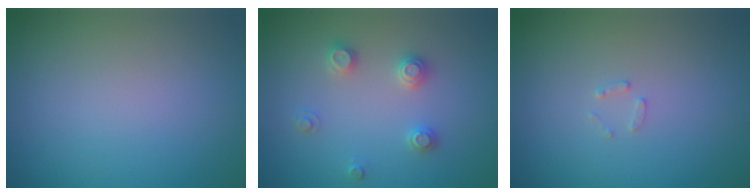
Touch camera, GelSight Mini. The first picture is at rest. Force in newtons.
{"total": 2.3, "press": 2.3, "slide": 0.2}
{"total": 0.9, "press": 0.9, "slide": 0.2}